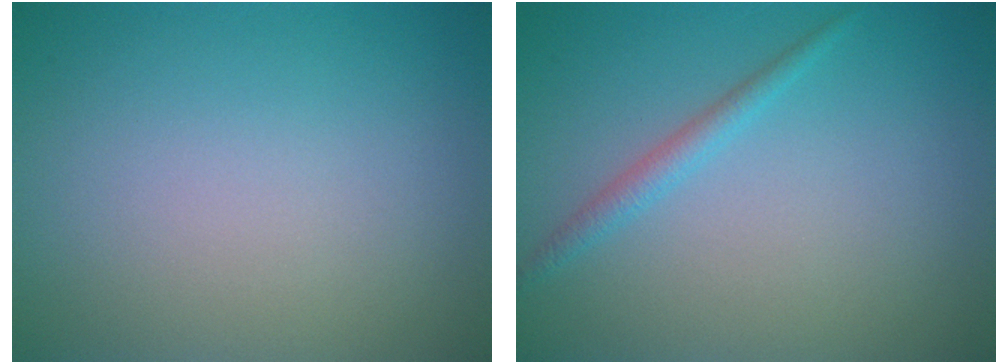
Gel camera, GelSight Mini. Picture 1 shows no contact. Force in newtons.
{"total": 1.5, "press": 1.5, "slide": 0.1}